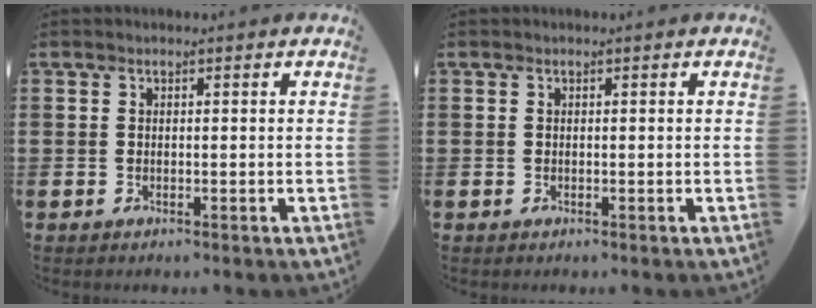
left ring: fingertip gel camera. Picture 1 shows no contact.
{"total": 0.0}